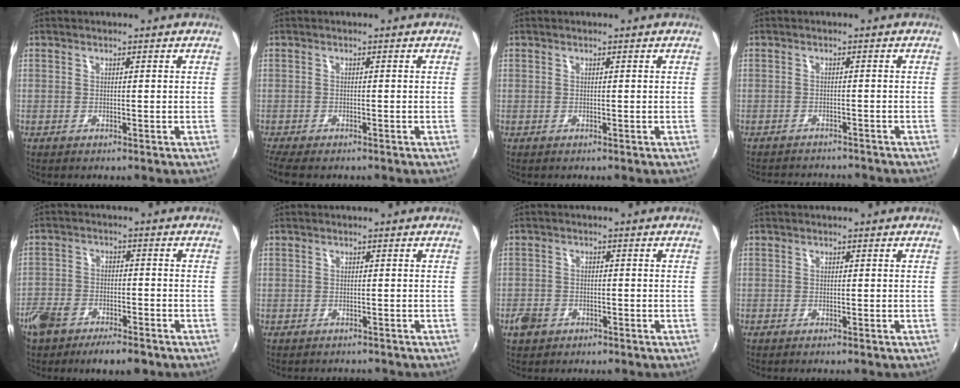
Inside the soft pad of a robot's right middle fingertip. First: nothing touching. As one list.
[{"total": 4.9, "force": [-4.0, 1.3, 2.5], "torque": [-0.063, -0.028, -0.074]}, {"total": 0.0}, {"total": 6.9, "force": [-6.5, 1.5, 1.9], "torque": [-0.050, -0.011, -0.092]}, {"total": 10.0, "force": [-7.2, 4.5, 5.2], "torque": [-0.128, -0.011, -0.130]}, {"total": 1.9, "force": [-1.4, 1.3, 0.0], "torque": [-0.004, 0.005, -0.019]}, {"total": 4.3, "force": [-2.5, 3.1, 1.7], "torque": [-0.045, 0.000, -0.041]}, {"total": 0.5, "force": [-0.5, 0.1, 0.1], "torque": [-0.003, -0.002, -0.011]}]